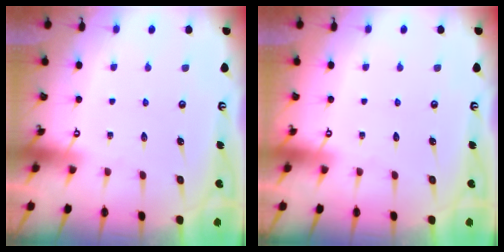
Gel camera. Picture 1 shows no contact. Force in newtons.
{"total": 0.0}